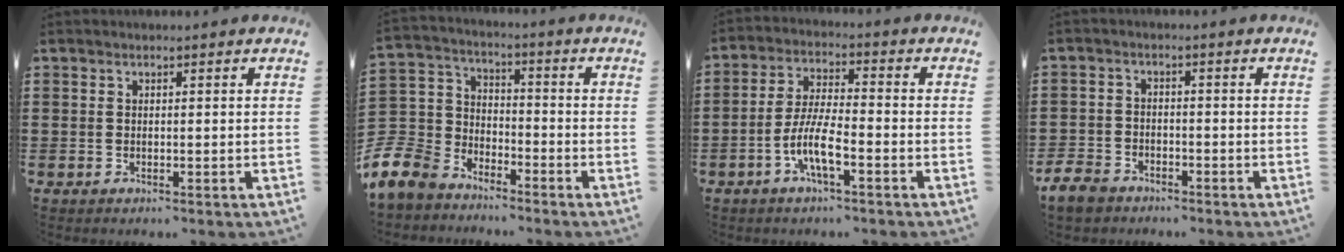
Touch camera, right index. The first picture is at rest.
{"total": 8.5, "force": [-7.0, 4.7, 1.3], "torque": [-0.081, 0.004, -0.148]}
{"total": 7.3, "force": [-3.2, 1.7, 6.3], "torque": [-0.151, -0.016, -0.067]}
{"total": 3.5, "force": [-3.1, 1.3, 1.0], "torque": [-0.041, -0.004, -0.069]}